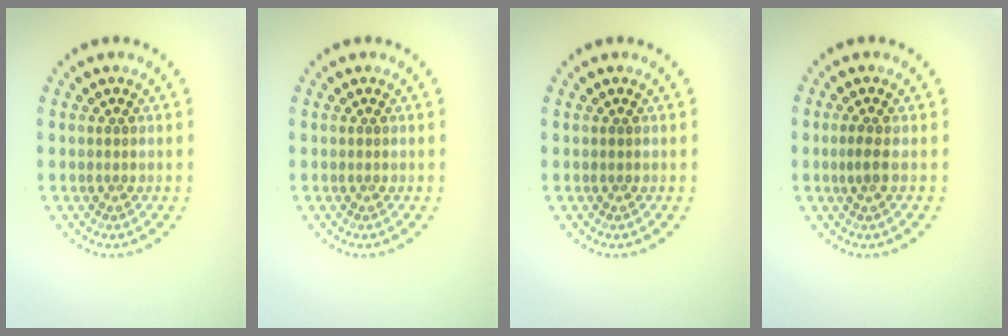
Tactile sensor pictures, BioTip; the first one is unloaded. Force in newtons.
{"total": 0.0}
{"total": 0.0}
{"total": 1.3, "press": 1.0, "slide": 0.9}